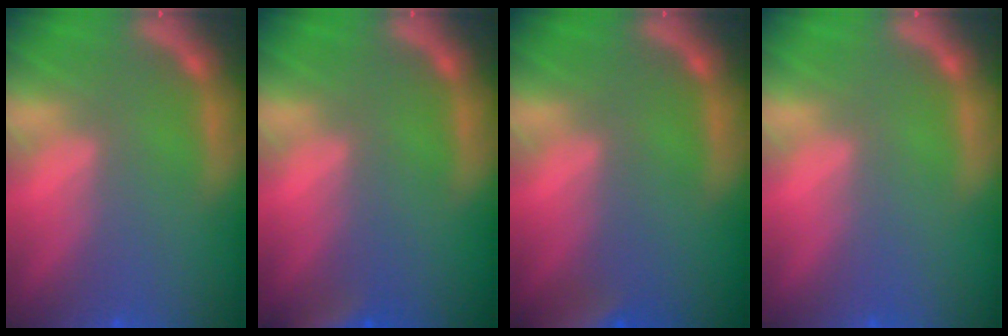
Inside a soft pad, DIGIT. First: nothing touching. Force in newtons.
{"total": 3.5}
{"total": 6.5}
{"total": 0.0}